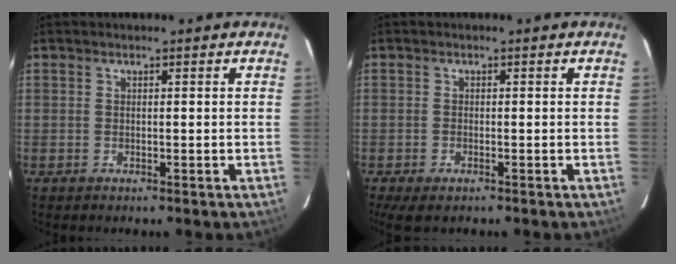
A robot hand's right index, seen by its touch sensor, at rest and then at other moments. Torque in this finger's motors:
{"motor_torque": [0.35, -0.12, 0.17, 0.04]}